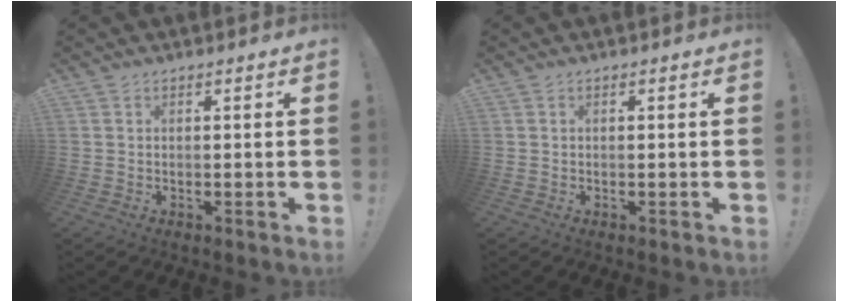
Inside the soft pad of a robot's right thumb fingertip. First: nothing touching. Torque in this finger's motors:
{"motor_torque": [-0.40, 0.10, -0.23, 0.33, 0.01]}